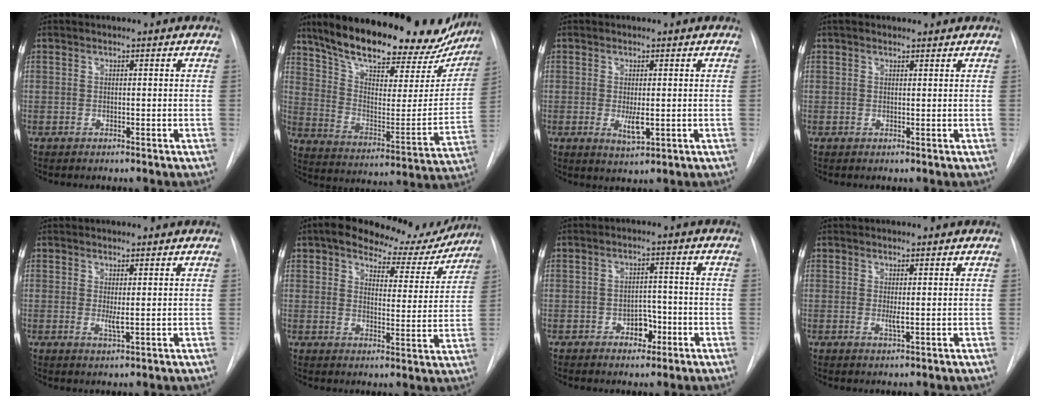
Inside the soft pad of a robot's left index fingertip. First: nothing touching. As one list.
[{"total": 29.1, "force": [23.7, 9.5, 14.0], "torque": [-0.222, -0.010, 0.328]}, {"total": 3.2, "force": [-0.3, 0.9, 3.0], "torque": [-0.055, -0.009, 0.000]}, {"total": 2.2, "force": [1.9, 0.9, 0.8], "torque": [-0.012, 0.022, 0.028]}, {"total": 1.6, "force": [0.3, 0.2, 1.6], "torque": [-0.033, -0.006, 0.009]}, {"total": 14.1, "force": [12.2, 5.1, 4.9], "torque": [-0.049, -0.003, 0.152]}, {"total": 3.8, "force": [-1.7, 2.5, 2.4], "torque": [-0.025, 0.008, -0.022]}, {"total": 1.2, "force": [0.2, 0.2, 1.2], "torque": [-0.027, -0.004, 0.006]}]